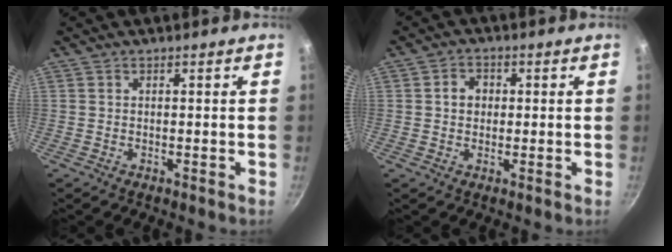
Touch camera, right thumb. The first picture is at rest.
{"total": 3.6, "force": [0.4, 3.0, 1.8], "torque": [-0.012, 0.007, 0.003]}